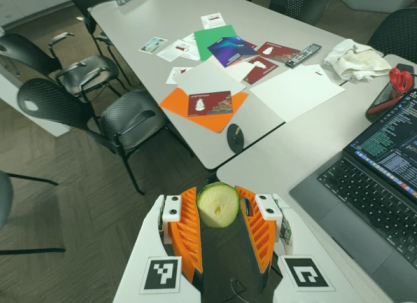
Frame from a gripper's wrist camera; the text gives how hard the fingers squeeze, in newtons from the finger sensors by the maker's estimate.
{"total": 11.4, "left": 11.4, "right": 11.4}